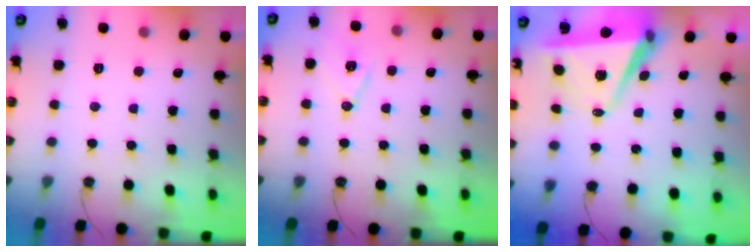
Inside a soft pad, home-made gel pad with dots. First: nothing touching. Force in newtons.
{"total": 9.3, "press": 8.6, "slide": 3.5}
{"total": 6.8, "press": 5.9, "slide": 3.5}